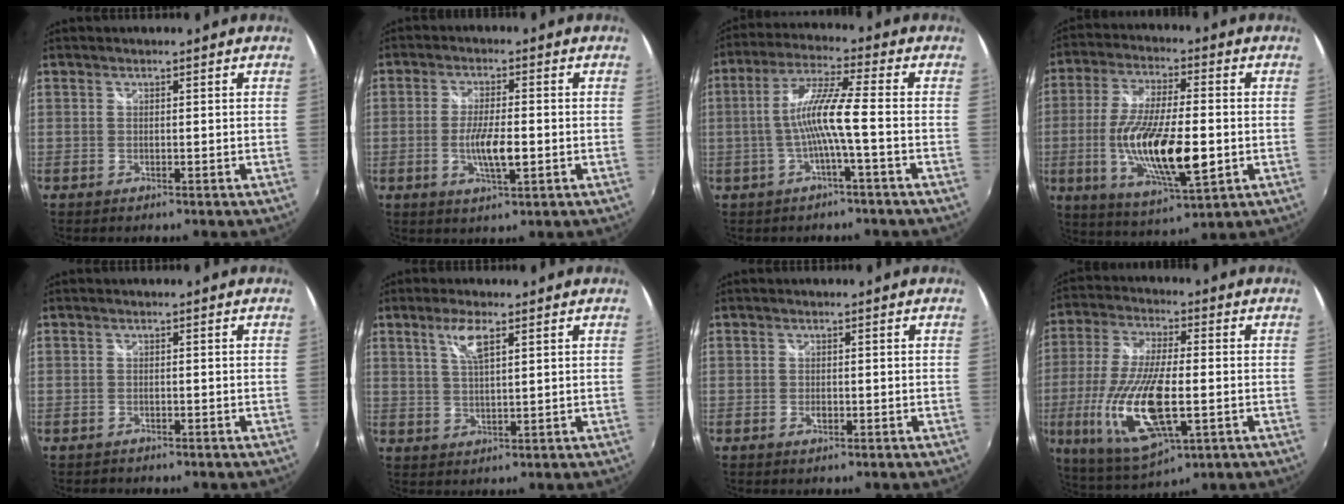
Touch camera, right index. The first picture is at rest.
{"total": 6.4, "force": [-1.5, 1.4, 6.0], "torque": [-0.116, -0.008, -0.026]}
{"total": 8.7, "force": [-2.0, -0.4, 8.4], "torque": [-0.174, 0.007, -0.035]}
{"total": 17.4, "force": [-3.2, 5.1, 16.3], "torque": [-0.317, -0.021, -0.054]}
{"total": 1.0, "force": [-0.9, 0.4, -0.1], "torque": [-0.005, -0.001, -0.017]}
{"total": 4.8, "force": [2.5, 1.2, 4.0], "torque": [-0.077, 0.002, 0.048]}
{"total": 1.0, "force": [-0.4, 0.6, 0.6], "torque": [-0.011, -0.001, -0.007]}
{"total": 18.5, "force": [-4.1, 6.0, 17.0], "torque": [-0.359, -0.025, -0.072]}